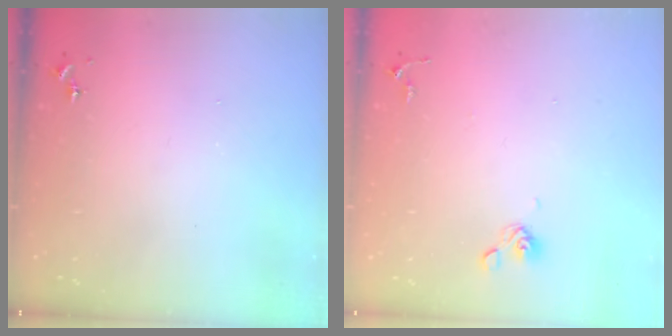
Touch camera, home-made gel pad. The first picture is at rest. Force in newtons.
{"total": 6.3, "press": 6.0, "slide": 2.1}